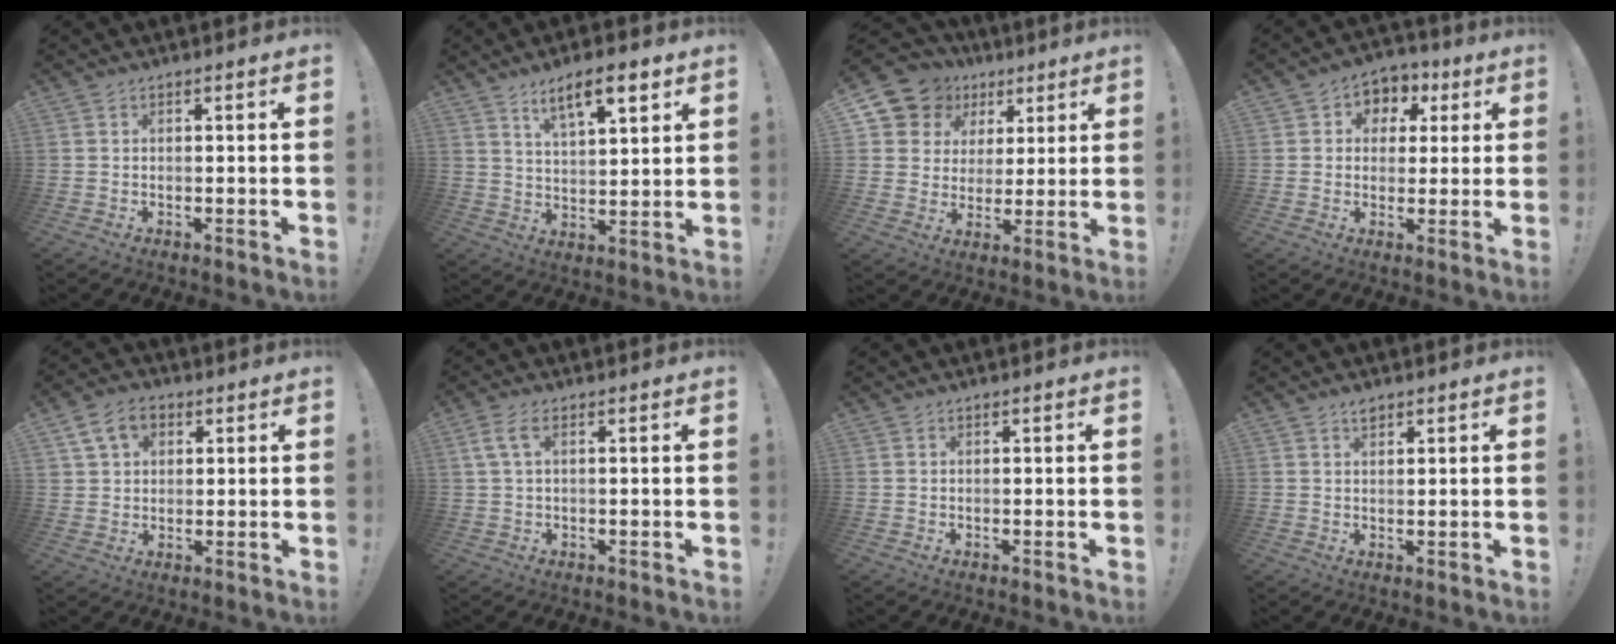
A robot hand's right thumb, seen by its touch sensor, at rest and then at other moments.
{"total": 10.3, "force": [6.5, 3.1, 7.4], "torque": [-0.106, -0.029, 0.108]}
{"total": 11.0, "force": [5.9, 9.0, 2.5], "torque": [-0.040, -0.042, 0.121]}
{"total": 6.4, "force": [0.4, 6.0, 2.0], "torque": [-0.018, 0.002, 0.011]}
{"total": 8.8, "force": [4.0, 6.4, 4.5], "torque": [-0.067, -0.004, 0.078]}
{"total": 4.1, "force": [1.5, 1.6, 3.5], "torque": [-0.067, 0.002, 0.029]}
{"total": 0.0}
{"total": 2.0, "force": [1.6, 0.8, 0.9], "torque": [-0.007, -0.009, 0.028]}